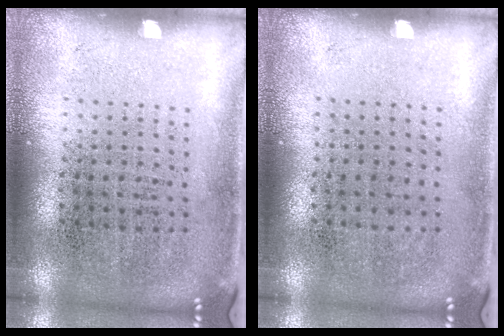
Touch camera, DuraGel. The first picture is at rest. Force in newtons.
{"total": 0.0}